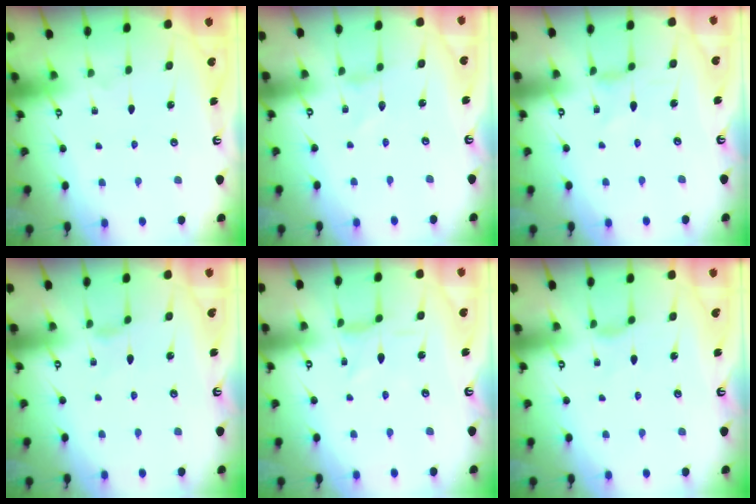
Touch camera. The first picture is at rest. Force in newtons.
{"total": 0.0}
{"total": 1.6, "press": 1.5, "slide": 0.4}
{"total": 0.0}
{"total": 1.1, "press": 1.0, "slide": 0.4}
{"total": 2.1, "press": 2.0, "slide": 0.5}